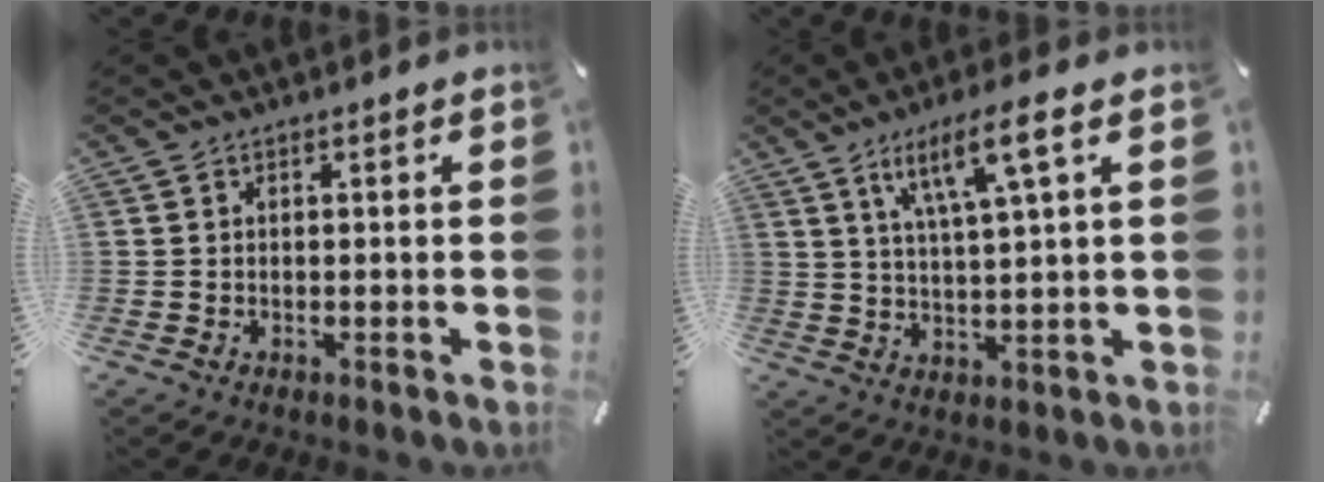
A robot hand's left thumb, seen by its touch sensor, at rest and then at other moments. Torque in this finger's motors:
{"motor_torque": [0.18, 0.12, 1.14, -0.91, 0.47]}